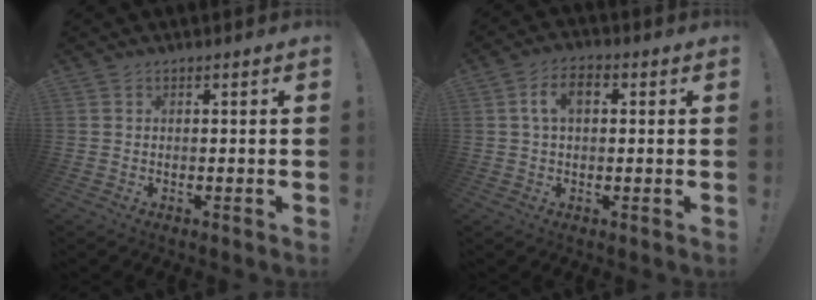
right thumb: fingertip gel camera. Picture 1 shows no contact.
{"total": 7.0, "force": [1.4, 4.2, 5.4], "torque": [-0.096, 0.008, 0.024]}